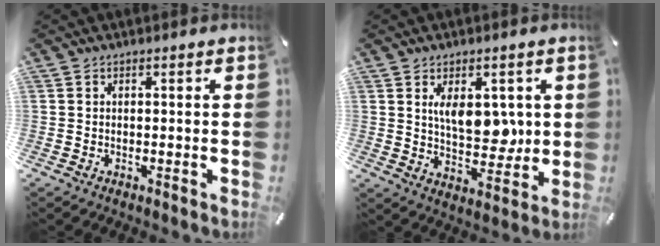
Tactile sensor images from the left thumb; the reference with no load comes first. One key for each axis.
{"total": 9.2, "fx": 2.3, "fy": 5.6, "fz": 7.0, "tx": -0.099, "ty": -0.012, "tz": 0.038}